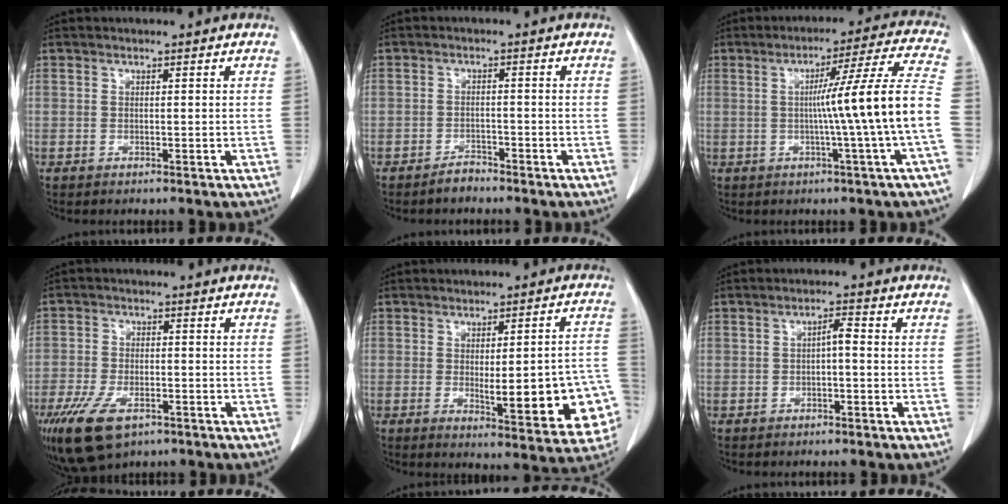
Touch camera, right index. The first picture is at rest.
{"total": 2.0, "force": [-1.9, 0.6, 0.4], "torque": [-0.007, 0.000, -0.032]}
{"total": 13.0, "force": [-1.5, -2.9, 12.6], "torque": [-0.173, 0.004, -0.021]}
{"total": 10.9, "force": [-6.4, 5.5, 6.9], "torque": [-0.142, -0.012, -0.105]}
{"total": 14.8, "force": [-3.5, 3.5, 14.0], "torque": [-0.111, 0.015, -0.028]}
{"total": 2.6, "force": [-0.6, 0.7, 2.4], "torque": [-0.039, 0.011, -0.009]}